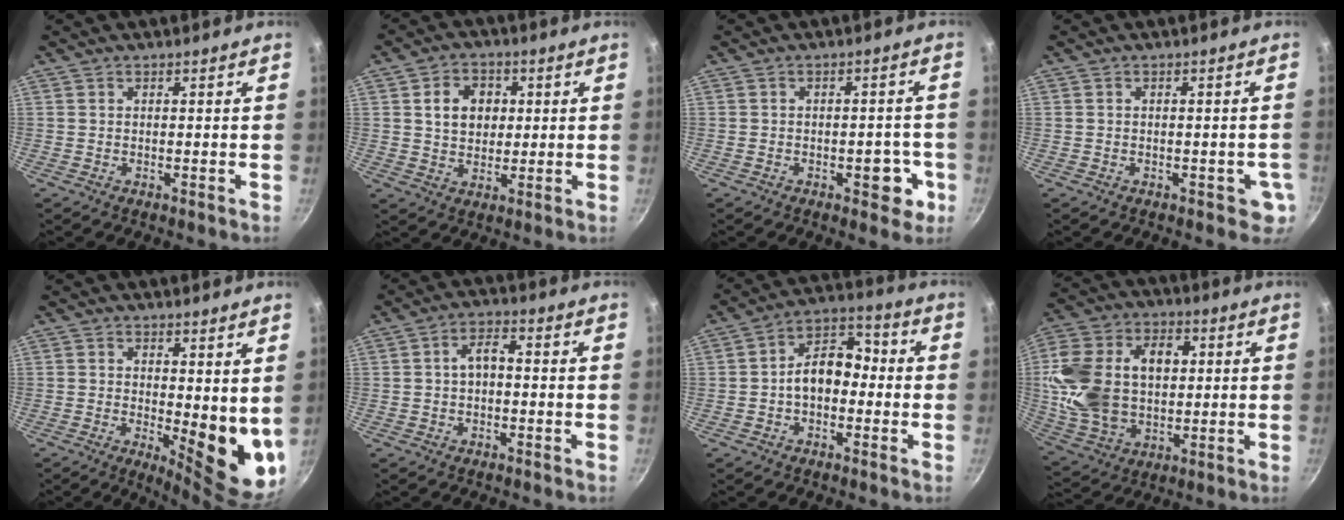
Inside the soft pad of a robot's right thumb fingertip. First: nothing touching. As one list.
[{"total": 8.1, "force": [1.7, 6.4, 4.7], "torque": [-0.050, 0.005, 0.025]}, {"total": 5.9, "force": [-2.2, 3.3, 4.4], "torque": [-0.026, 0.018, -0.024]}, {"total": 3.0, "force": [-0.9, 1.9, 2.2], "torque": [-0.008, 0.007, -0.008]}, {"total": 11.0, "force": [1.1, 4.3, 10.1], "torque": [-0.107, -0.035, 0.021]}, {"total": 4.2, "force": [-0.4, 2.4, 3.4], "torque": [-0.050, 0.024, -0.009]}, {"total": 9.7, "force": [-1.2, 6.7, 7.0], "torque": [-0.068, 0.044, -0.036]}, {"total": 20.8, "force": [2.1, 14.5, 14.8], "torque": [-0.274, 0.020, 0.043]}]